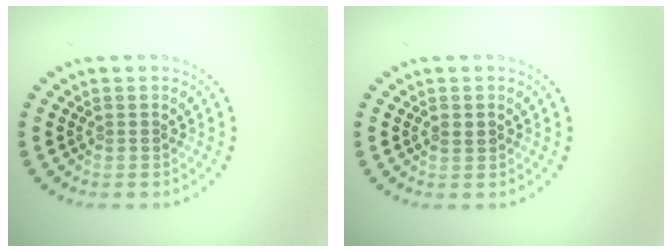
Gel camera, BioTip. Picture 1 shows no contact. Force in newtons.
{"total": 1.0, "press": 0.9, "slide": 0.2}